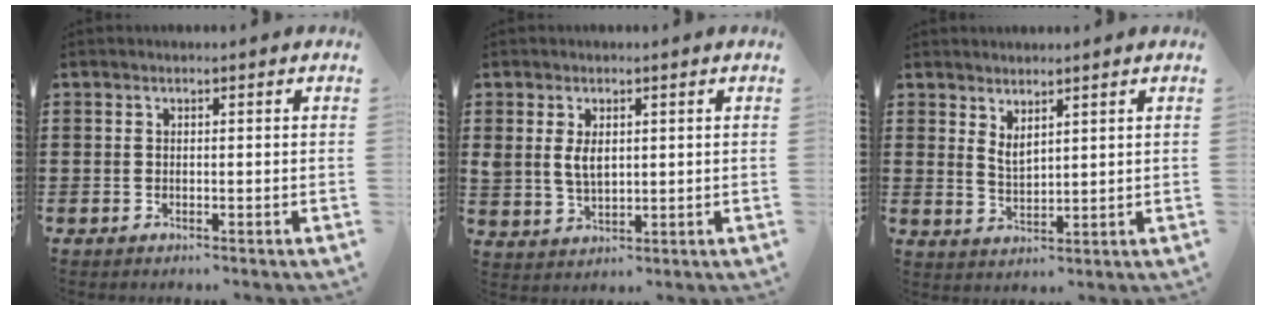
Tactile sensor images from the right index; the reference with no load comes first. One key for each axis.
{"total": 3.8, "fx": 1.0, "fy": 2.4, "fz": 2.8, "tx": -0.062, "ty": 0.007, "tz": 0.019}
{"total": 2.5, "fx": 2.1, "fy": 0.9, "fz": 1.2, "tx": -0.027, "ty": 0.004, "tz": 0.039}